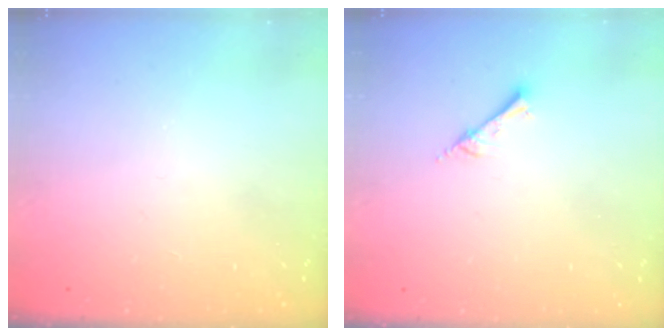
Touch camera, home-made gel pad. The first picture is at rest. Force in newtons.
{"total": 2.0, "press": 2.0, "slide": 0.2}